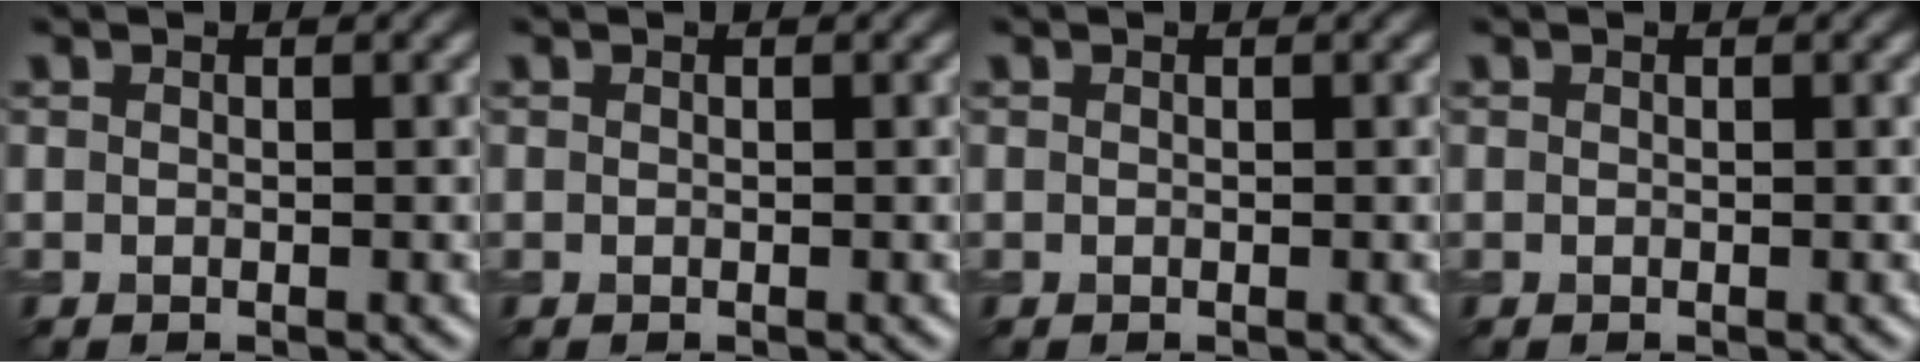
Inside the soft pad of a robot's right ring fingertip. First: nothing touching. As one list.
[{"total": 0.0}, {"total": 0.0}, {"total": 0.0}]